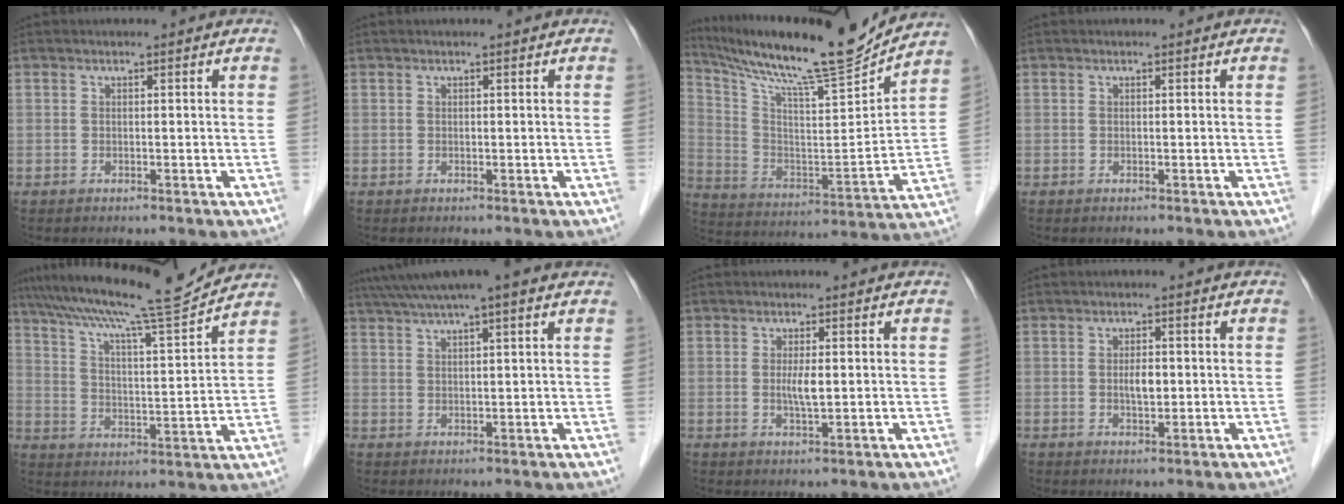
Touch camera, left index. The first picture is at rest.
{"total": 0.0}
{"total": 19.5, "force": [17.5, -0.6, 8.5], "torque": [-0.163, -0.033, 0.290]}
{"total": 0.0}
{"total": 15.3, "force": [13.9, -1.0, 6.4], "torque": [-0.118, -0.006, 0.215]}
{"total": 10.0, "force": [7.7, 0.6, 6.3], "torque": [-0.108, 0.044, 0.112]}
{"total": 2.7, "force": [0.2, 0.4, 2.6], "torque": [-0.054, -0.004, 0.005]}
{"total": 2.5, "force": [0.0, 1.0, 2.3], "torque": [-0.042, 0.001, 0.002]}